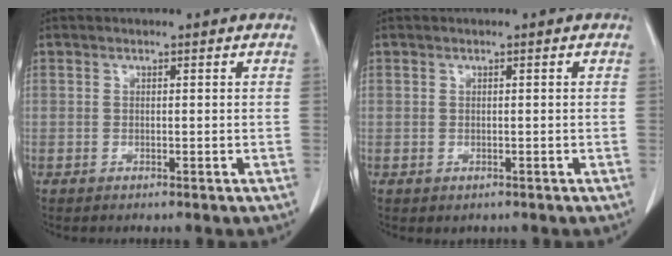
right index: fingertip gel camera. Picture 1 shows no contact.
{"total": 0.5, "force": [-0.1, 0.5, 0.2], "torque": [-0.004, 0.001, 0.001]}